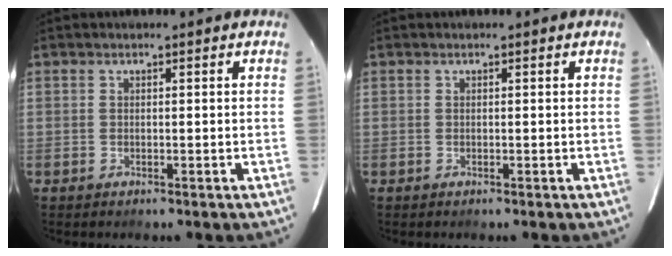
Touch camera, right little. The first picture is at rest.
{"total": 0.0}